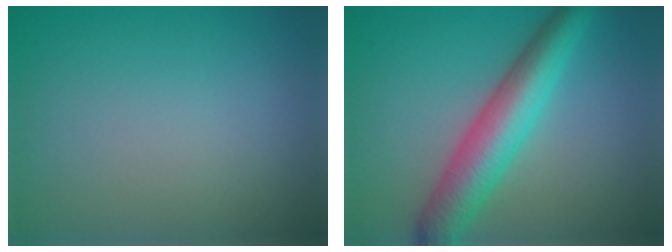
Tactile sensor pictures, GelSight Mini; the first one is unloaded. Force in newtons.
{"total": 6.7, "press": 6.7, "slide": 0.2}